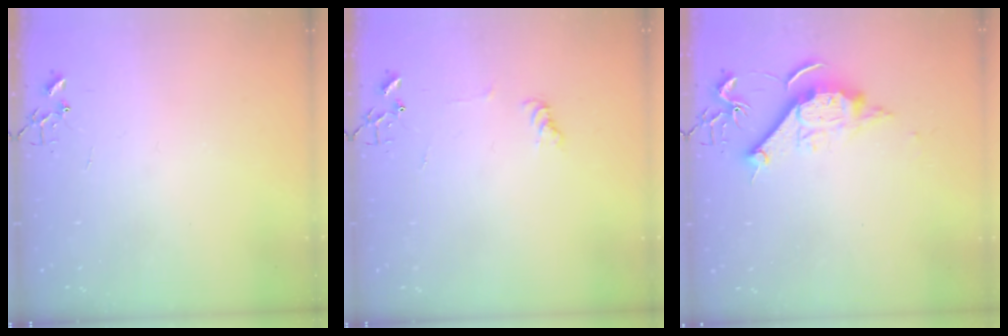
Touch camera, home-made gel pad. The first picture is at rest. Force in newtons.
{"total": 6.0, "press": 5.9, "slide": 0.6}
{"total": 11.6, "press": 11.6, "slide": 1.2}